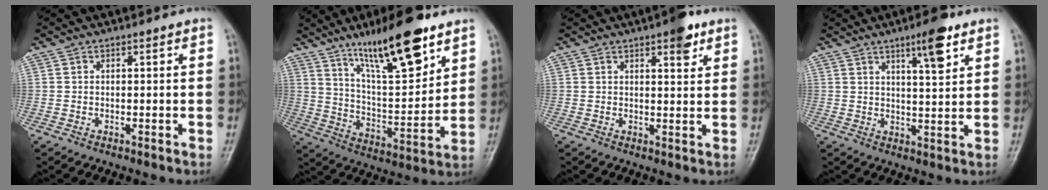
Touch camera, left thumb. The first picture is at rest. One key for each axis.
{"total": 18.7, "fx": 11.9, "fy": 5.1, "fz": 13.4, "tx": -0.191, "ty": -0.061, "tz": 0.210}
{"total": 5.1, "fx": 3.0, "fy": 1.7, "fz": 3.7, "tx": -0.036, "ty": -0.013, "tz": 0.037}
{"total": 7.4, "fx": 4.3, "fy": 1.6, "fz": 5.8, "tx": -0.079, "ty": -0.025, "tz": 0.066}